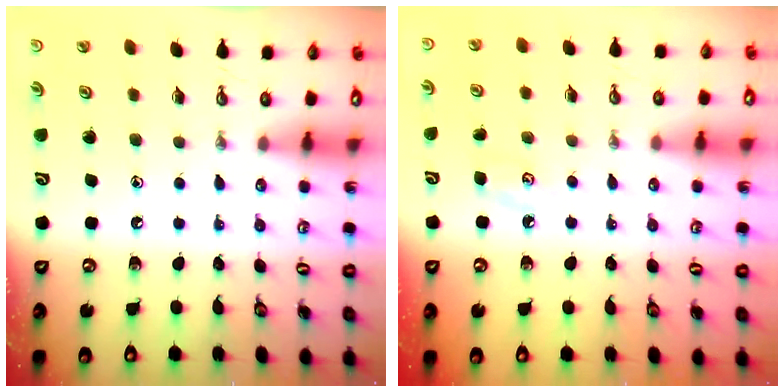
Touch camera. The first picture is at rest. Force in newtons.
{"total": 4.1, "press": 4.0, "slide": 0.7}